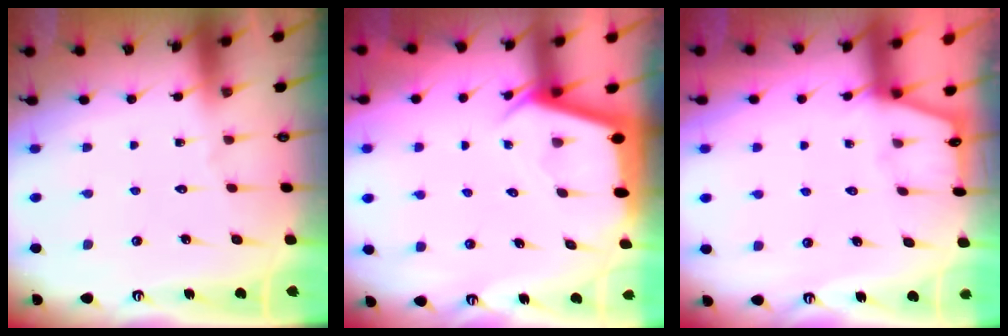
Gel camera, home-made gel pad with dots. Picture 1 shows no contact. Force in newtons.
{"total": 2.4, "press": 2.4, "slide": 0.2}
{"total": 2.1, "press": 2.1, "slide": 0.3}